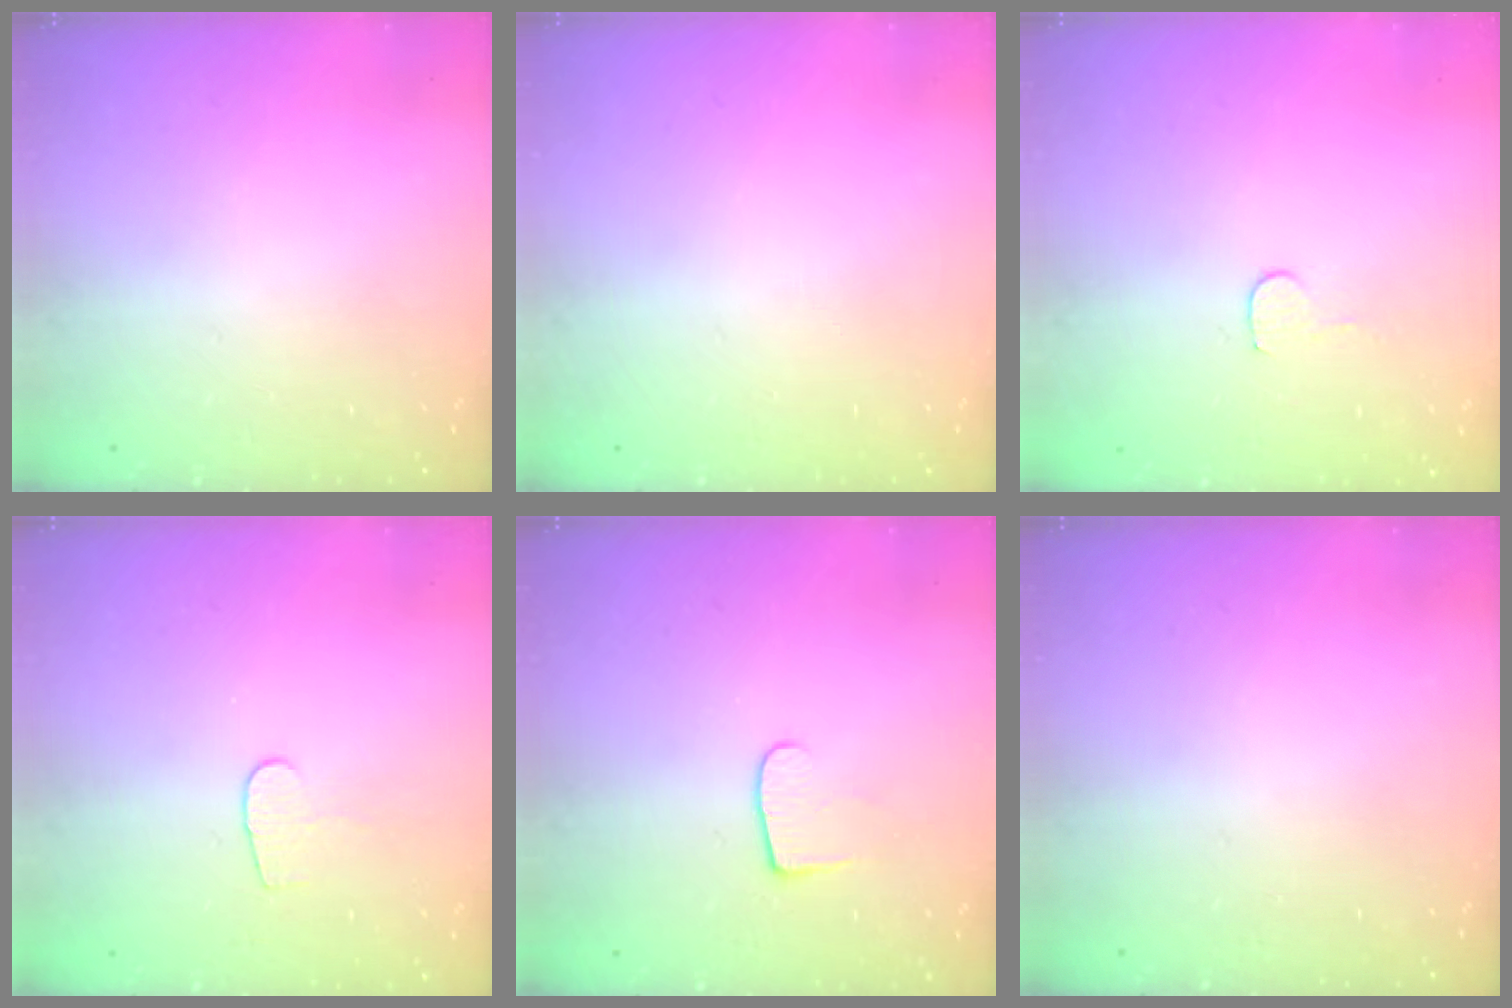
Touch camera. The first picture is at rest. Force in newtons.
{"total": 0.0}
{"total": 4.1, "press": 4.1, "slide": 0.3}
{"total": 4.7, "press": 4.6, "slide": 0.4}
{"total": 6.1, "press": 6.0, "slide": 0.6}
{"total": 0.0}